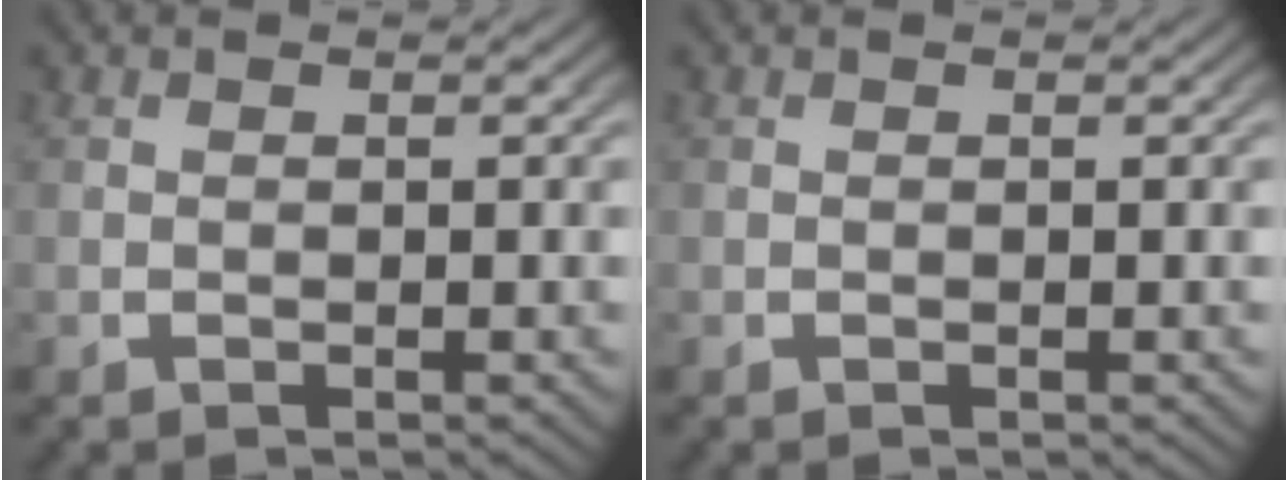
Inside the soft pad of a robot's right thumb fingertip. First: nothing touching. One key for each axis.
{"total": 0.0}